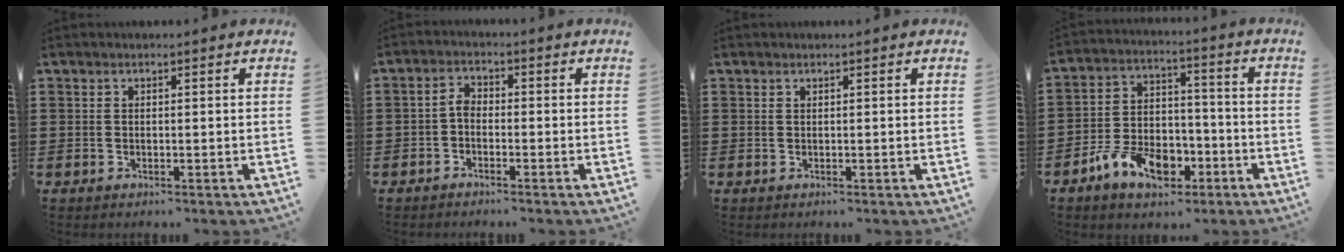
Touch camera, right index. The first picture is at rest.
{"total": 2.1, "force": [-1.0, 1.2, 1.4], "torque": [-0.031, 0.010, -0.022]}
{"total": 0.0}
{"total": 9.1, "force": [-4.9, 5.9, 4.8], "torque": [-0.113, 0.022, -0.092]}